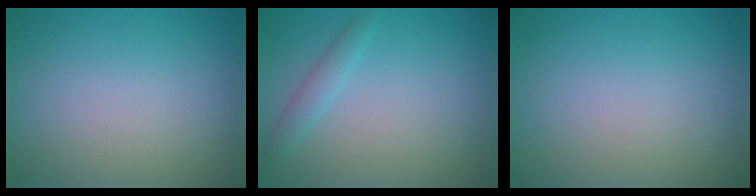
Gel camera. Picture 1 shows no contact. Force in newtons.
{"total": 1.5, "press": 1.5, "slide": 0.1}
{"total": 0.0}